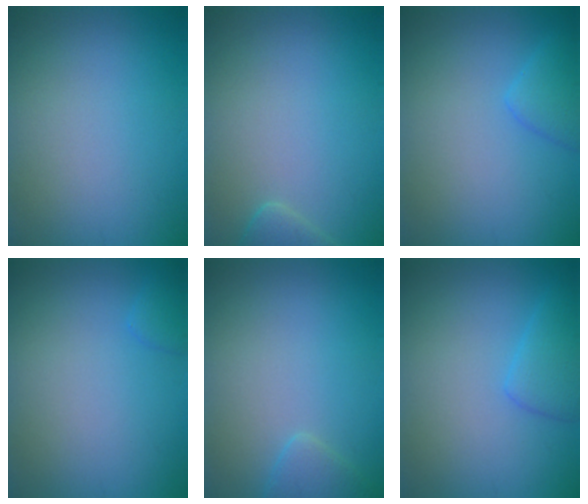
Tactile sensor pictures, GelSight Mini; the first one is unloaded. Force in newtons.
{"total": 1.8, "press": 1.8, "slide": 0.2}
{"total": 2.0, "press": 2.0, "slide": 0.1}
{"total": 1.0, "press": 1.0, "slide": 0.1}
{"total": 1.6, "press": 1.6, "slide": 0.1}
{"total": 2.5, "press": 2.5, "slide": 0.0}